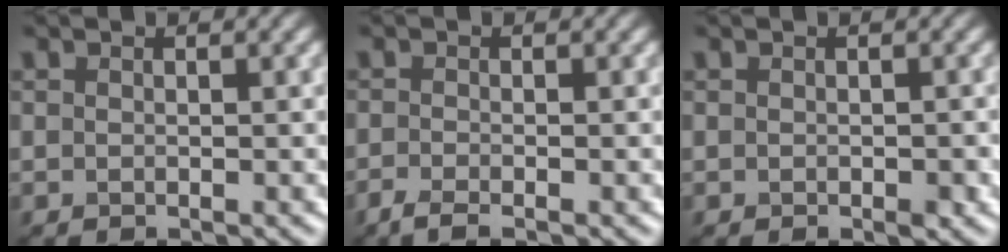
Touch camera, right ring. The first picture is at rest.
{"total": 1.7, "force": [-1.3, 0.3, 1.1], "torque": [-0.024, -0.010, -0.032]}
{"total": 1.0, "force": [-0.4, 0.5, 0.8], "torque": [-0.011, -0.001, -0.004]}